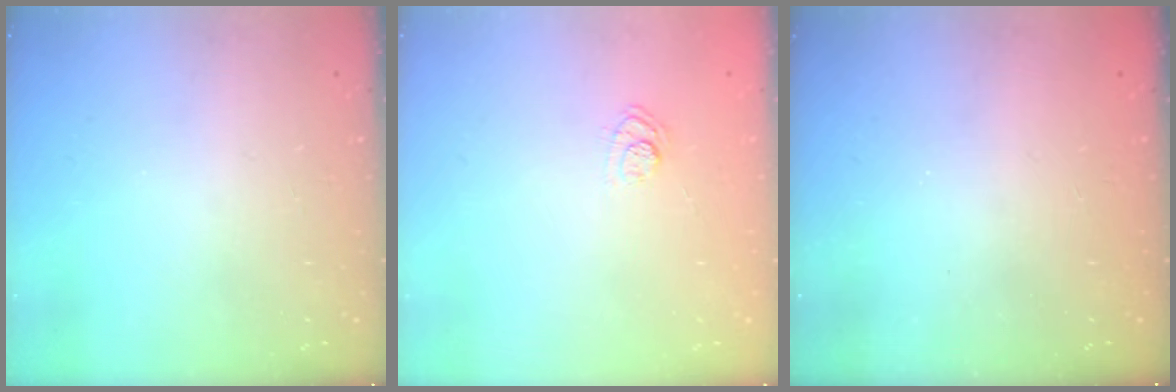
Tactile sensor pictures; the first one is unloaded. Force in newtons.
{"total": 3.8, "press": 3.6, "slide": 1.4}
{"total": 2.4, "press": 2.3, "slide": 0.8}